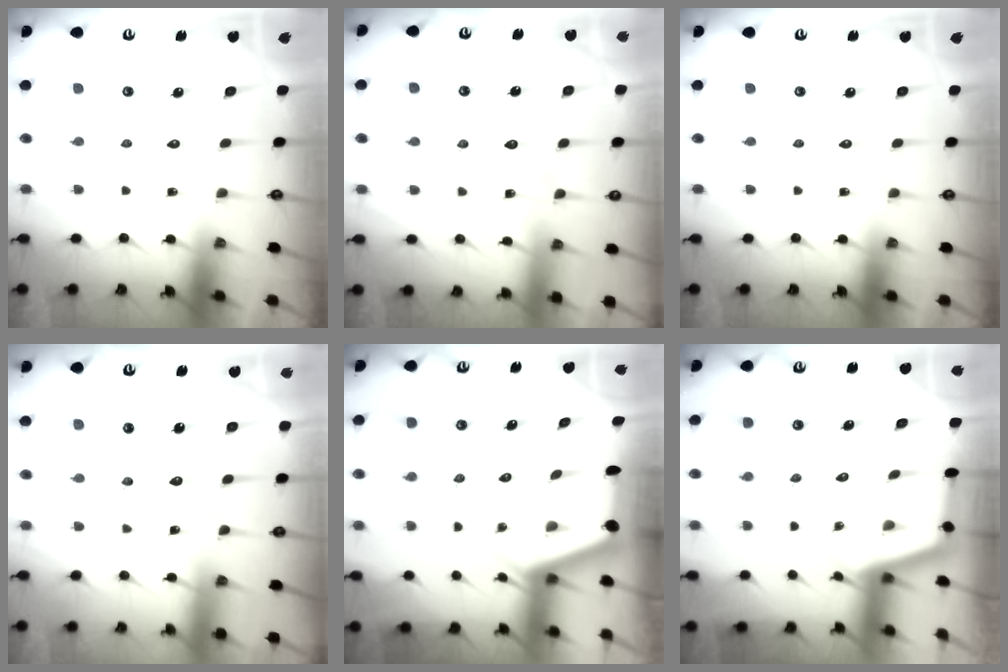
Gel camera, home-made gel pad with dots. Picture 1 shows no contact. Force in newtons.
{"total": 6.2, "press": 6.2, "slide": 0.7}
{"total": 0.0}
{"total": 5.9, "press": 5.9, "slide": 0.6}
{"total": 2.3, "press": 2.3, "slide": 0.3}
{"total": 2.5, "press": 2.5, "slide": 0.1}